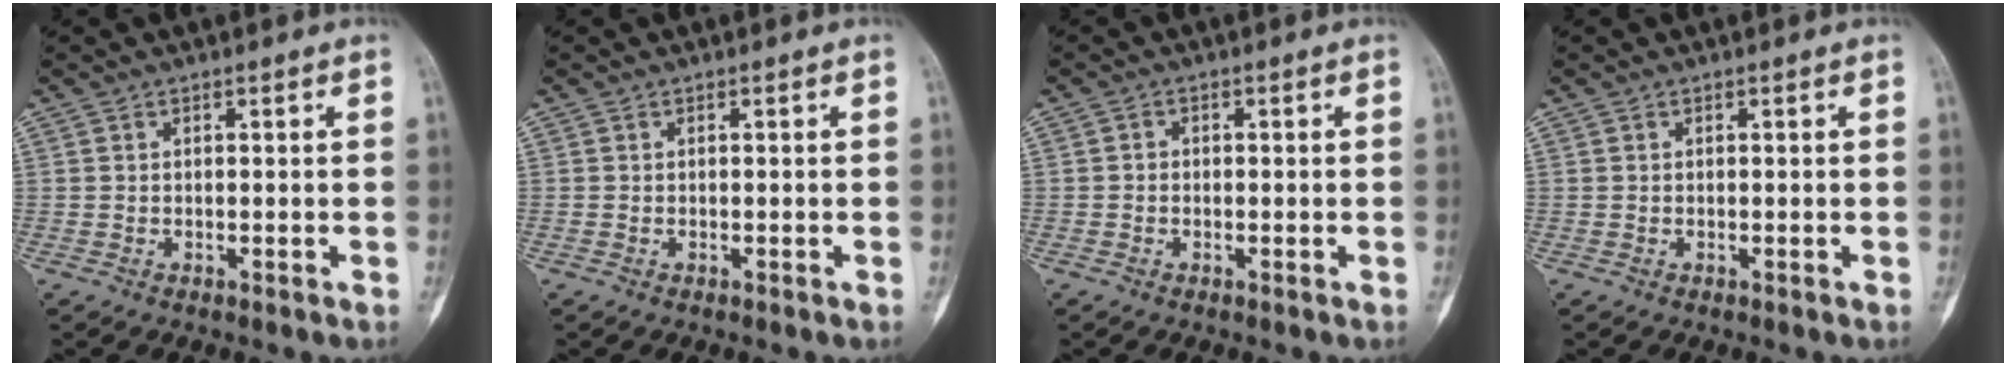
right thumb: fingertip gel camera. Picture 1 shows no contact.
{"total": 0.0}
{"total": 1.1, "force": [-0.3, 1.0, 0.2], "torque": [0.009, 0.005, -0.009]}
{"total": 0.0}